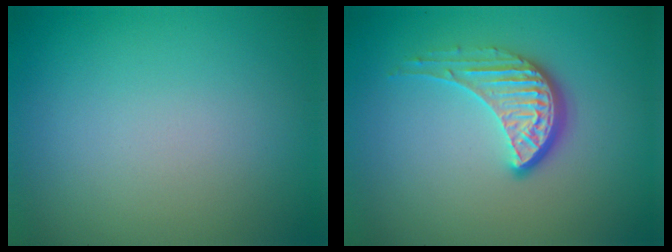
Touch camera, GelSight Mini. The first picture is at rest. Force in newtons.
{"total": 4.0, "press": 2.9, "slide": 2.7}